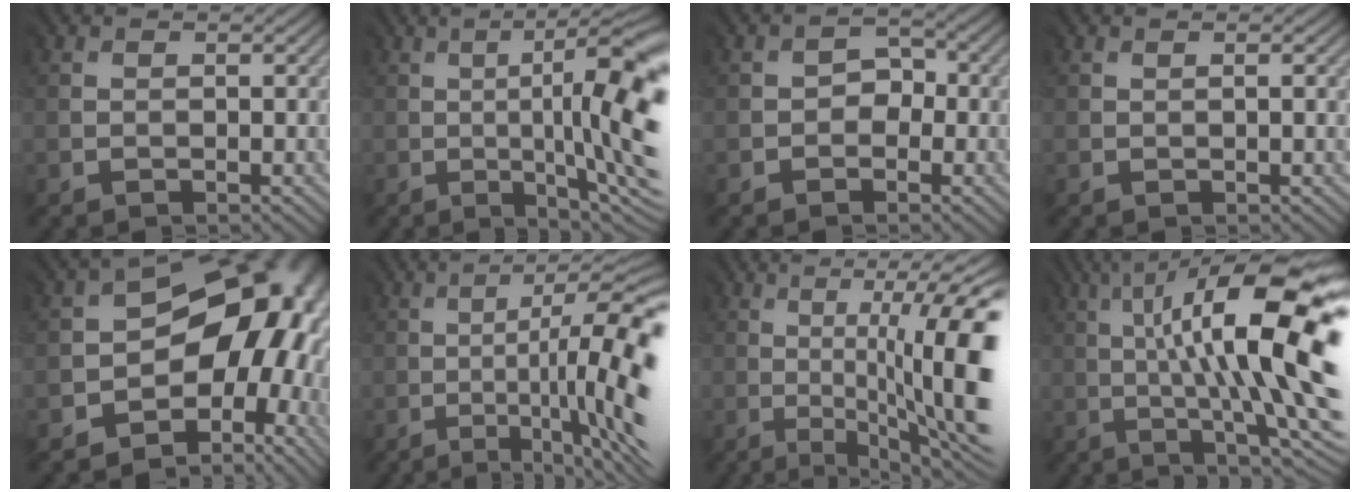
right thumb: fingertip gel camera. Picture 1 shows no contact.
{"total": 13.6, "force": [-0.8, 3.1, 13.2], "torque": [-0.160, 0.007, -0.001]}
{"total": 1.8, "force": [-0.7, 1.6, 0.2], "torque": [0.009, 0.001, -0.013]}
{"total": 0.6, "force": [0.1, -0.6, 0.1], "torque": [-0.002, 0.003, 0.002]}
{"total": 12.0, "force": [-2.9, 8.4, 8.0], "torque": [-0.071, -0.005, -0.045]}
{"total": 13.3, "force": [-2.7, 2.7, 12.7], "torque": [-0.177, -0.007, -0.020]}
{"total": 13.8, "force": [-1.4, 3.3, 13.4], "torque": [-0.159, 0.011, -0.010]}
{"total": 16.5, "force": [2.3, 3.4, 16.0], "torque": [-0.250, 0.038, 0.056]}